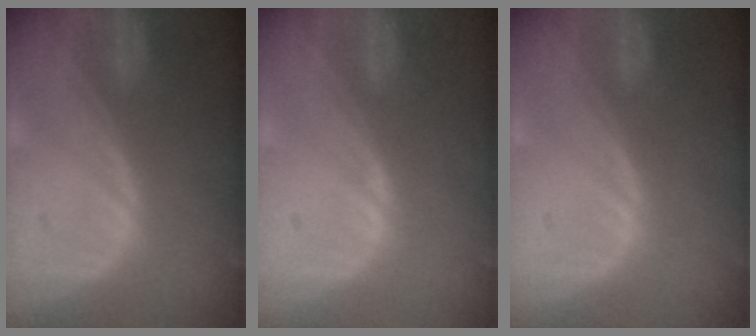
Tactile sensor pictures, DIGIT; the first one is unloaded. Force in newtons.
{"total": 0.6, "press": 0.2, "slide": 0.5}
{"total": 0.0}